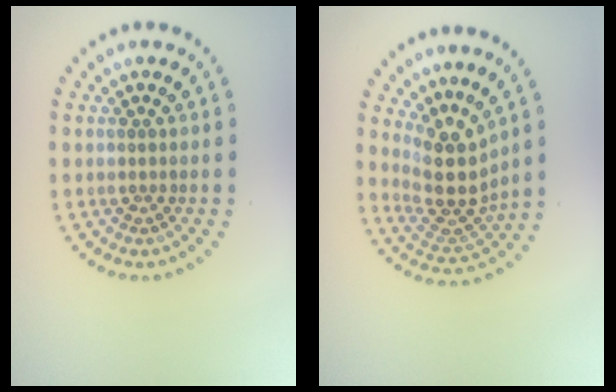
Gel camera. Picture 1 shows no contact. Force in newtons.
{"total": 4.4, "press": 3.4, "slide": 2.9}